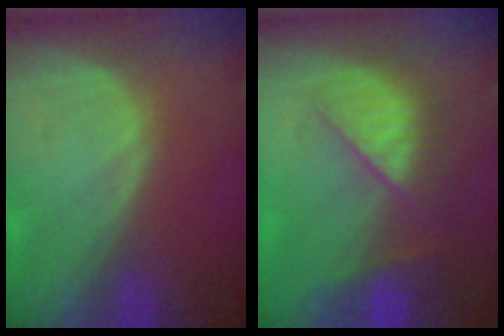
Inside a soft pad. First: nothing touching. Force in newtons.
{"total": 7.3, "press": 7.2, "slide": 1.0}